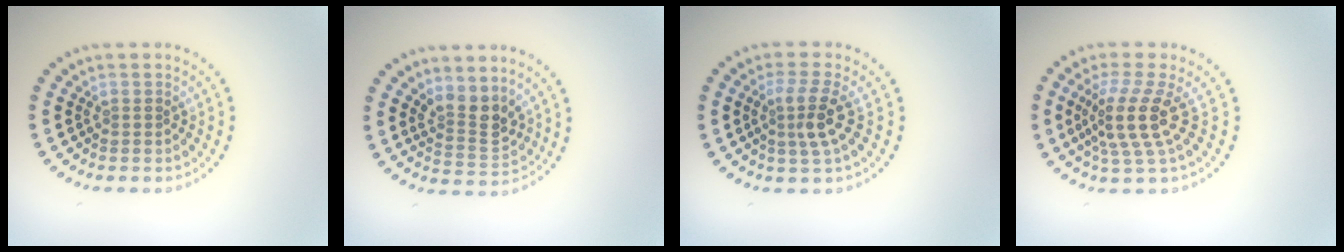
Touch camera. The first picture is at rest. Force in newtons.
{"total": 3.1, "press": 2.7, "slide": 1.5}
{"total": 3.0, "press": 2.5, "slide": 1.6}
{"total": 4.1, "press": 3.0, "slide": 2.9}